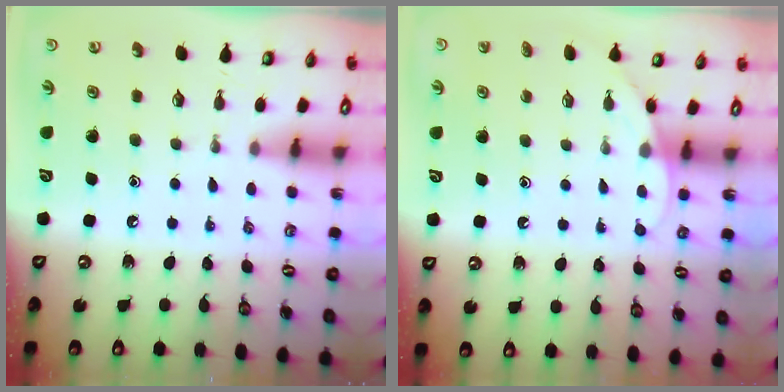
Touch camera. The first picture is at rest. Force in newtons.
{"total": 4.7, "press": 4.7, "slide": 0.2}